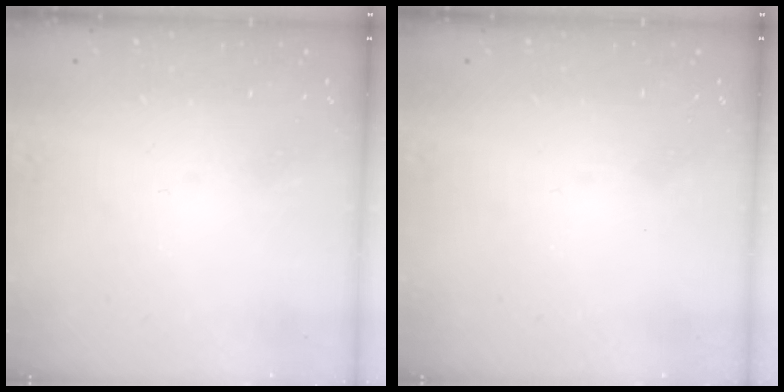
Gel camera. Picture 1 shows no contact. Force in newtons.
{"total": 0.0}